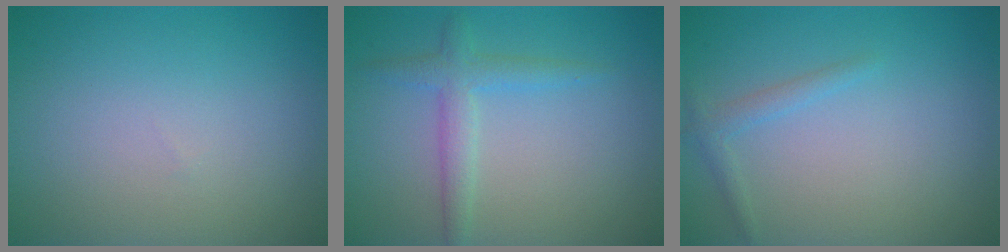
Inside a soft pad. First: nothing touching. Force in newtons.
{"total": 2.5, "press": 2.5, "slide": 0.1}
{"total": 1.3, "press": 1.3, "slide": 0.1}